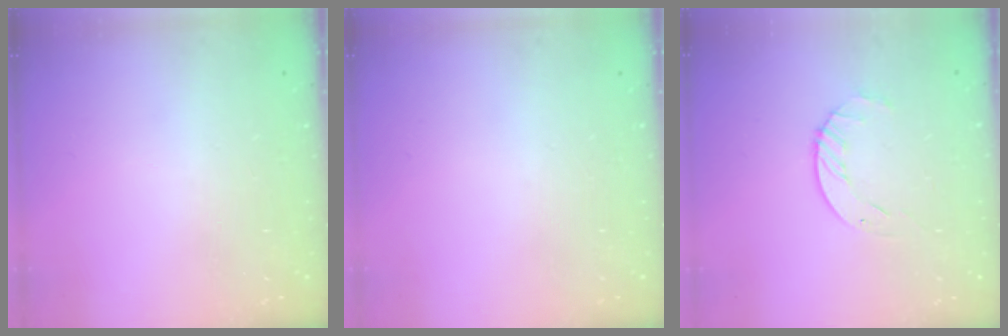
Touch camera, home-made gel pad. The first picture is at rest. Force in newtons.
{"total": 0.0}
{"total": 3.5, "press": 3.4, "slide": 0.4}